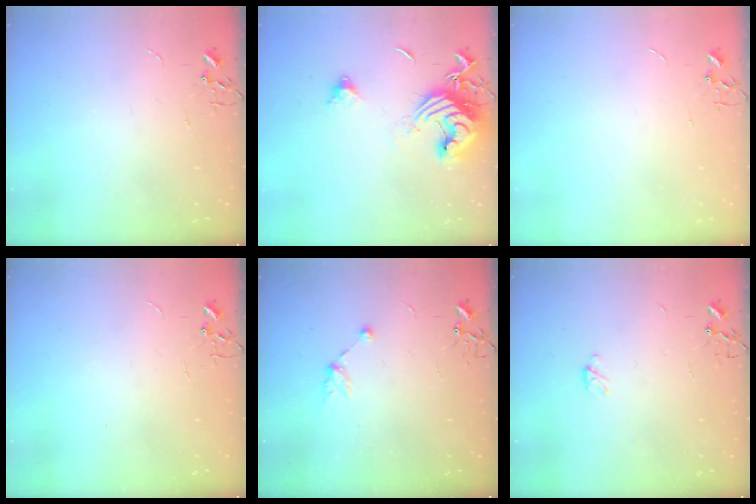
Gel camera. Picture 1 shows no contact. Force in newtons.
{"total": 14.4, "press": 14.3, "slide": 1.9}
{"total": 0.0}
{"total": 0.0}
{"total": 6.4, "press": 6.2, "slide": 1.5}
{"total": 3.0, "press": 3.0, "slide": 0.3}